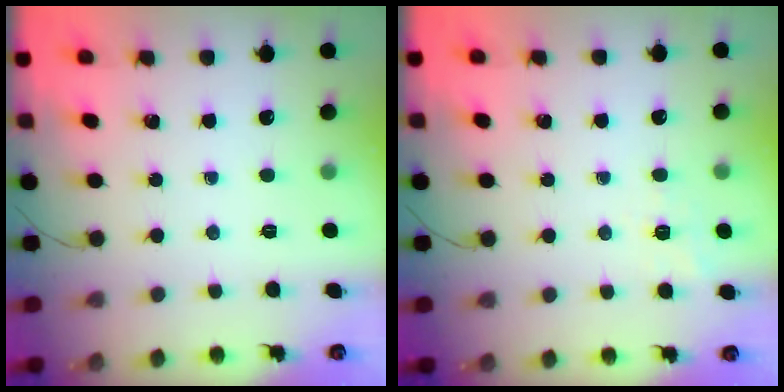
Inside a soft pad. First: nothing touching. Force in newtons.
{"total": 1.6, "press": 0.2, "slide": 1.6}